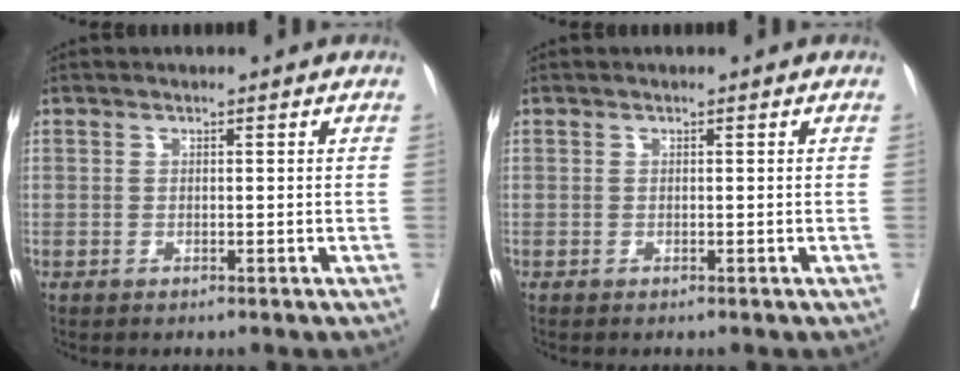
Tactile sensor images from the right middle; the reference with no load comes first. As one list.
[{"total": 0.0}]